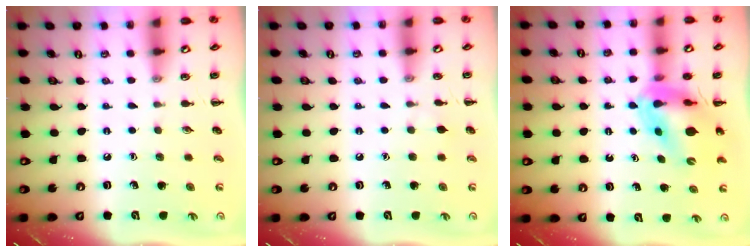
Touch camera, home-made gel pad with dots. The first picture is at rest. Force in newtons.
{"total": 3.7, "press": 3.6, "slide": 0.9}
{"total": 12.0, "press": 11.5, "slide": 3.5}